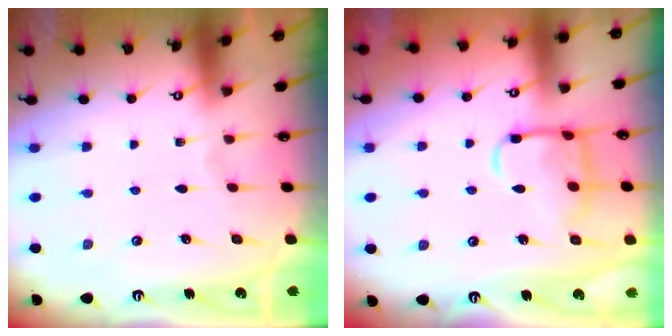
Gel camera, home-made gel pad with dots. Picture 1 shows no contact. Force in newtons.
{"total": 11.6, "press": 11.5, "slide": 0.5}